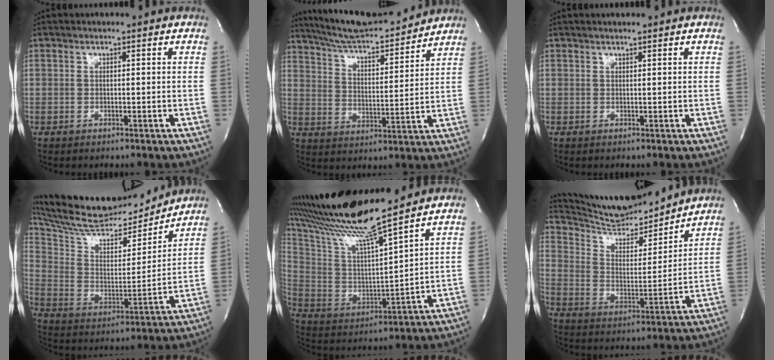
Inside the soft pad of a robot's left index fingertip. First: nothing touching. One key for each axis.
{"total": 15.9, "fx": 14.8, "fy": 1.5, "fz": 5.6, "tx": -0.101, "ty": 0.007, "tz": 0.238}
{"total": 0.5, "fx": 0.4, "fy": -0.1, "fz": 0.3, "tx": -0.012, "ty": 0.004, "tz": 0.009}
{"total": 22.3, "fx": 20.6, "fy": 3.2, "fz": 8.1, "tx": -0.152, "ty": 0.002, "tz": 0.331}
{"total": 17.2, "fx": 14.8, "fy": -1.6, "fz": 8.6, "tx": -0.182, "ty": -0.014, "tz": 0.267}
{"total": 14.6, "fx": 14.1, "fy": 0.8, "fz": 3.8, "tx": -0.075, "ty": -0.003, "tz": 0.241}